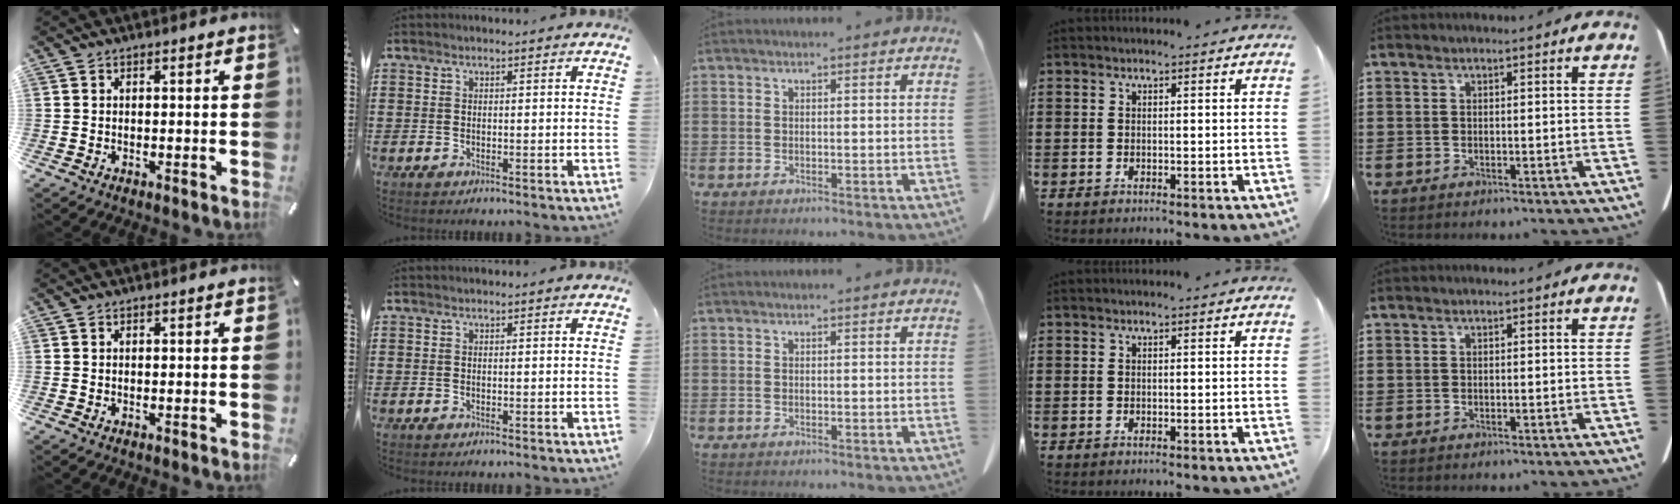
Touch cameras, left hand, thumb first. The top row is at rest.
{}